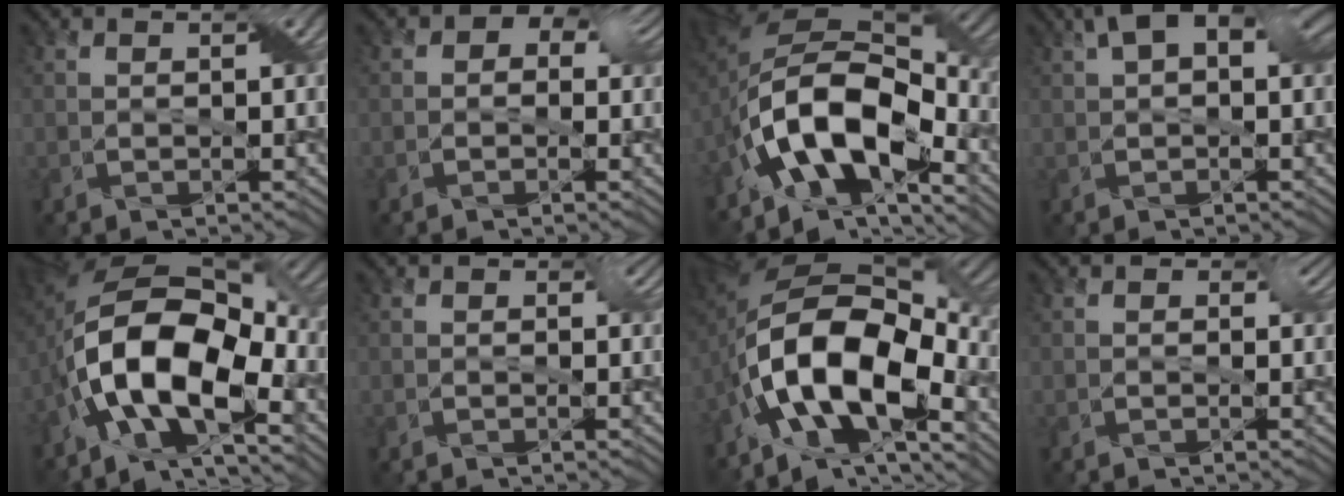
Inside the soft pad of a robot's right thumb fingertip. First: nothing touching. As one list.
[{"total": 5.1, "force": [1.5, 3.8, 3.1], "torque": [-0.029, 0.025, -0.014]}, {"total": 14.4, "force": [-6.6, 6.7, 10.9], "torque": [-0.197, 0.005, -0.144]}, {"total": 7.4, "force": [3.1, 3.6, 5.6], "torque": [-0.085, 0.016, 0.040]}, {"total": 14.1, "force": [-4.9, 6.2, 11.7], "torque": [-0.220, -0.002, -0.103]}, {"total": 2.1, "force": [0.6, 1.7, 1.2], "torque": [-0.006, 0.013, -0.011]}, {"total": 15.1, "force": [-6.3, 6.9, 11.9], "torque": [-0.217, -0.005, -0.130]}, {"total": 2.8, "force": [0.8, 2.2, 1.6], "torque": [-0.010, 0.012, -0.010]}]